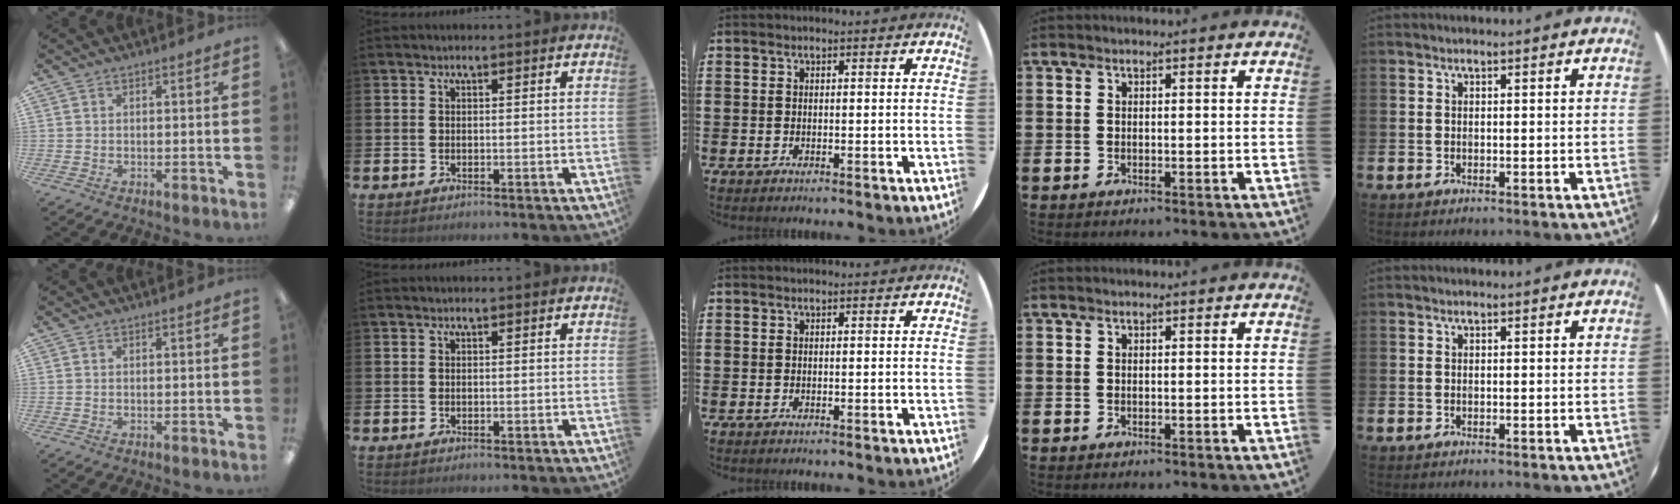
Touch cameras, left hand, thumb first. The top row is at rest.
{}